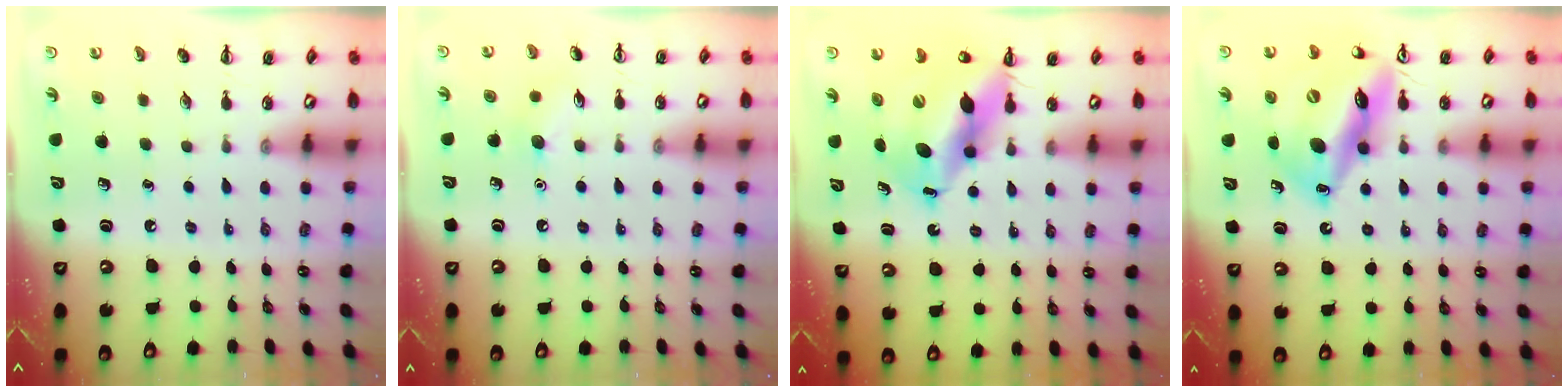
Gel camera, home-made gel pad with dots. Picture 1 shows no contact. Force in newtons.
{"total": 6.7, "press": 6.4, "slide": 1.9}
{"total": 12.4, "press": 11.9, "slide": 3.4}
{"total": 18.1, "press": 17.7, "slide": 3.9}